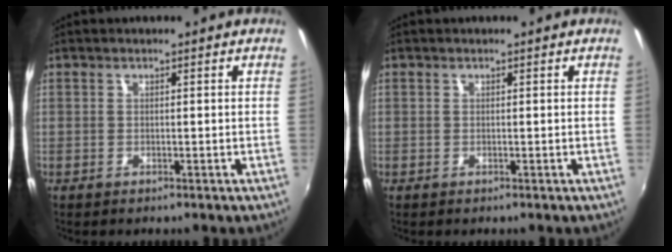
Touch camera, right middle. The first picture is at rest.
{"total": 0.0}